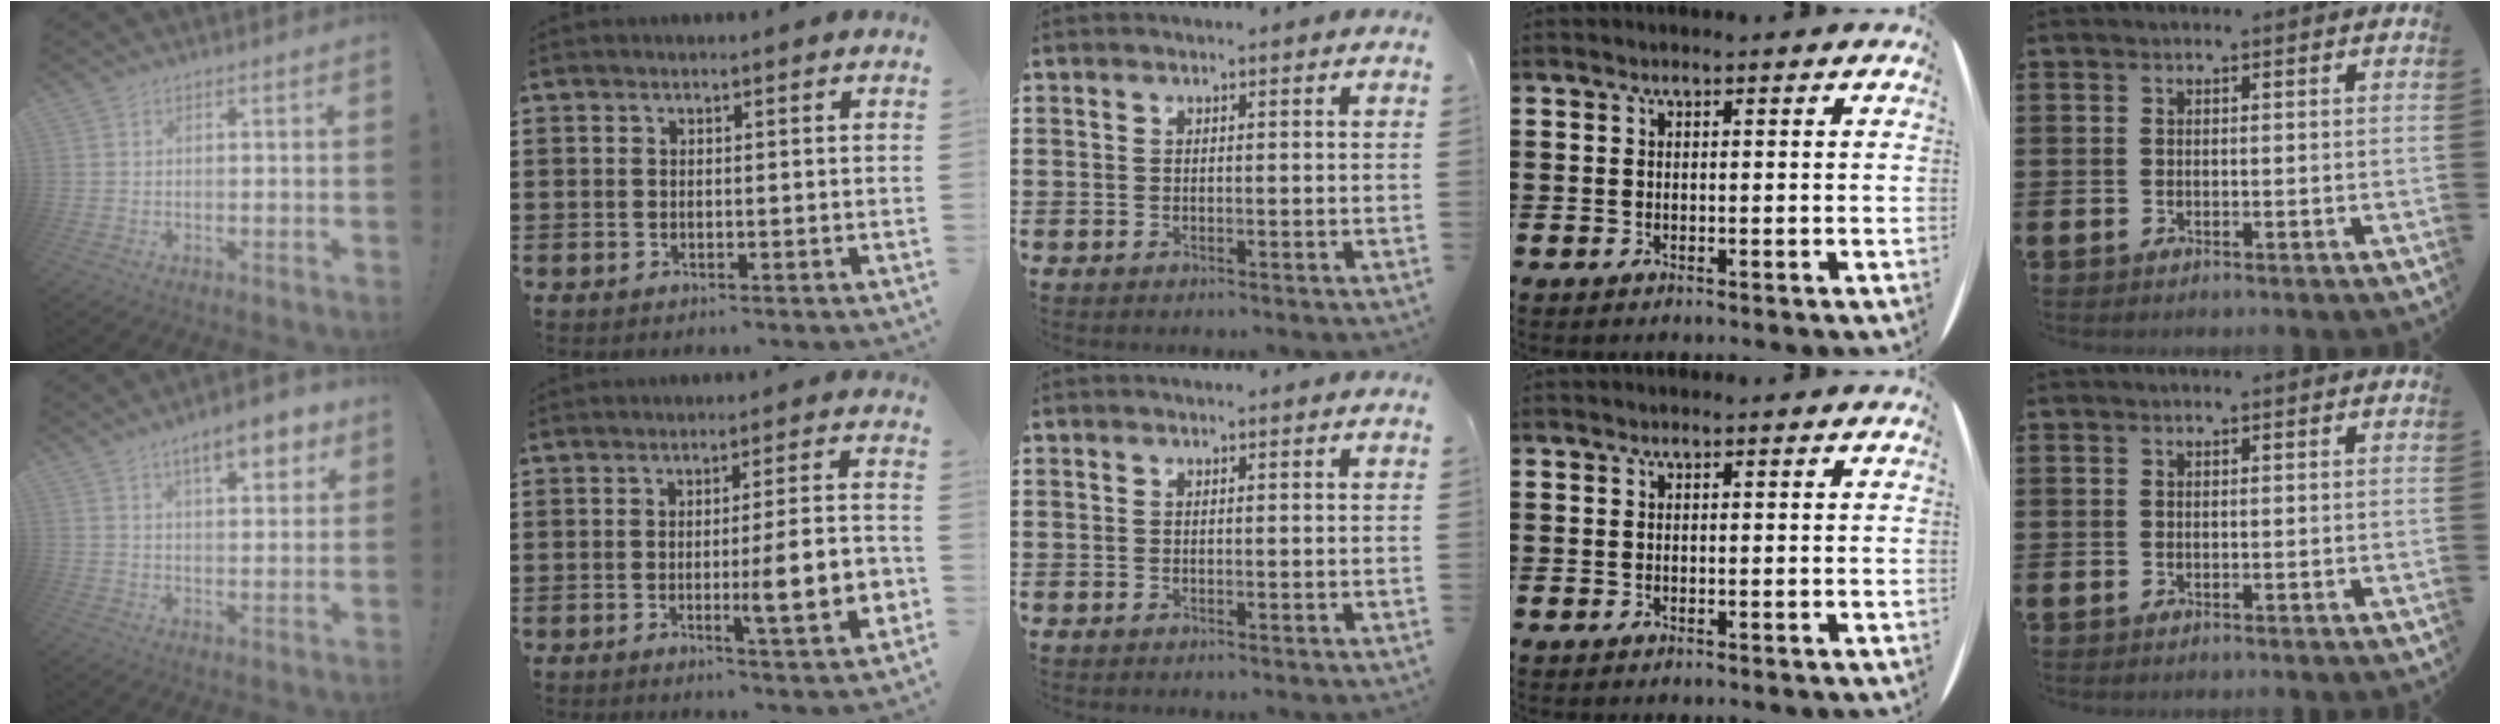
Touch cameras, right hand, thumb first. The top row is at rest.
{"thumb": {"total": 9.5, "force": [5.8, 3.0, 7.0], "torque": [-0.097, -0.024, 0.096]}, "index": {"total": 10.2, "force": [-1.9, 1.4, 9.9], "torque": [-0.144, -0.009, -0.032]}}